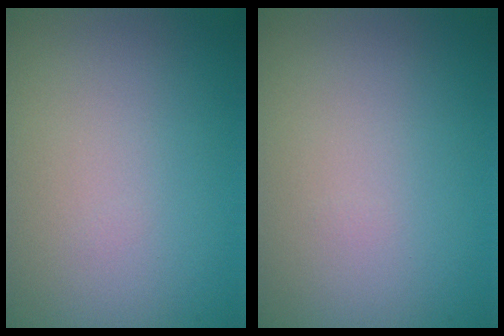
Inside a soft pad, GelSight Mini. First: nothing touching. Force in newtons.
{"total": 0.0}